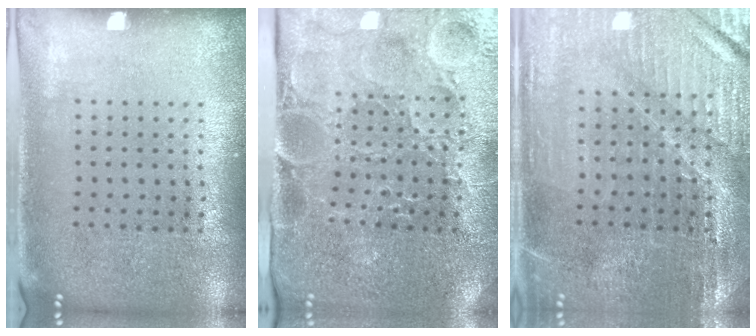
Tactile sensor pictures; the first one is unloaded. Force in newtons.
{"total": 3.8, "press": 3.8, "slide": 0.4}
{"total": 3.1, "press": 3.0, "slide": 0.5}